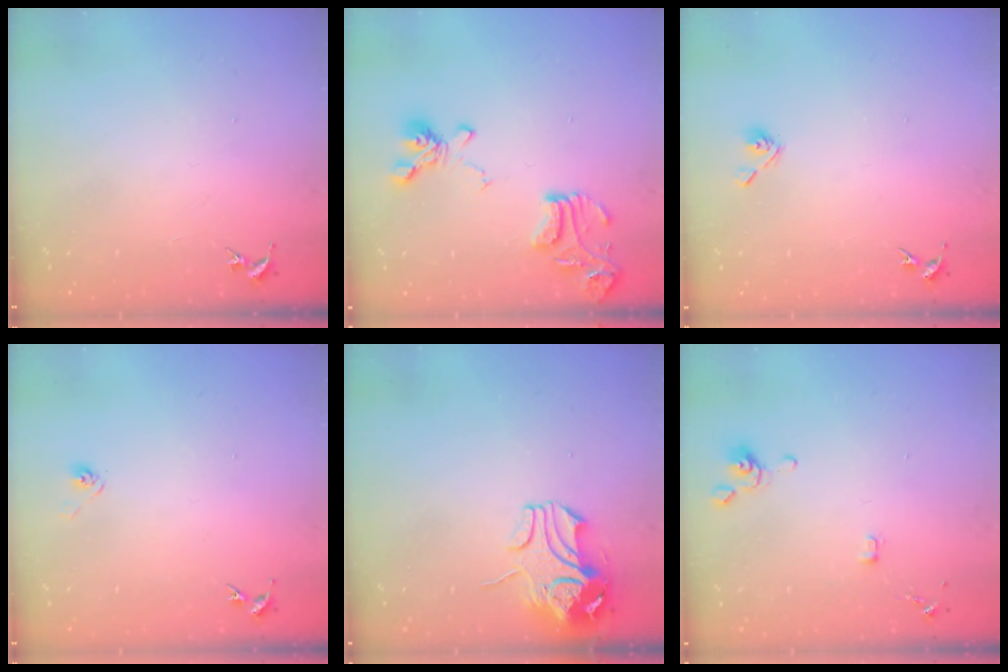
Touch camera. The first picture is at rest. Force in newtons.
{"total": 15.9, "press": 15.8, "slide": 1.7}
{"total": 5.3, "press": 4.9, "slide": 2.0}
{"total": 2.9, "press": 2.6, "slide": 1.4}
{"total": 9.7, "press": 9.6, "slide": 1.7}
{"total": 3.6, "press": 3.5, "slide": 0.7}